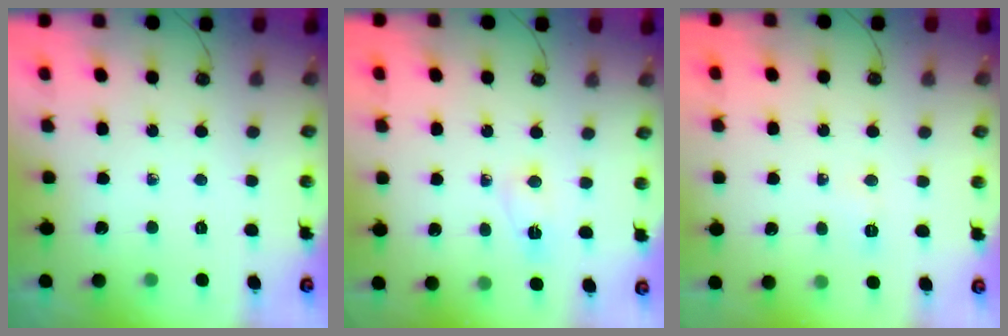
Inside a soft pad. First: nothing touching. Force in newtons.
{"total": 2.2, "press": 2.1, "slide": 0.6}
{"total": 4.3, "press": 4.2, "slide": 0.9}